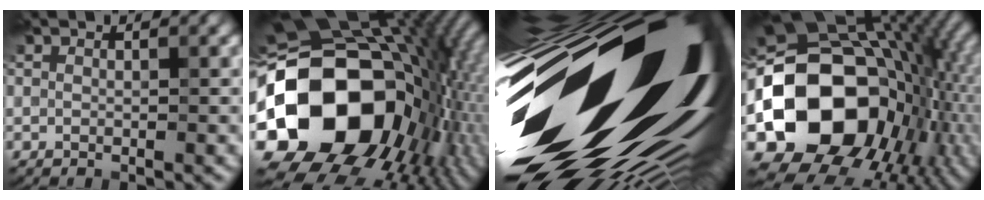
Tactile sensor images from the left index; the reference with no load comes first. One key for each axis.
{"total": 20.5, "fx": -1.6, "fy": 15.8, "fz": 13.0, "tx": -0.282, "ty": -0.003, "tz": -0.019}
{"total": 22.9, "fx": -1.2, "fy": 13.2, "fz": 18.6, "tx": -0.288, "ty": -0.062, "tz": 0.000}
{"total": 18.6, "fx": -2.0, "fy": 14.6, "fz": 11.4, "tx": -0.200, "ty": -0.009, "tz": -0.039}